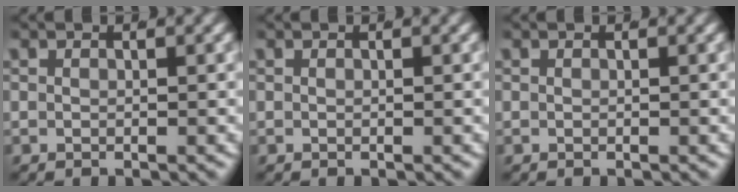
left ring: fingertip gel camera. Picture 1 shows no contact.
{"total": 0.0}
{"total": 0.0}